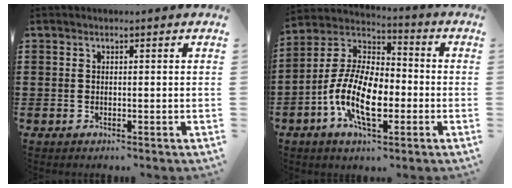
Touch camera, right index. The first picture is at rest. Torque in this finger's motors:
{"motor_torque": [2.14, 0.00, 1.05, 0.21]}